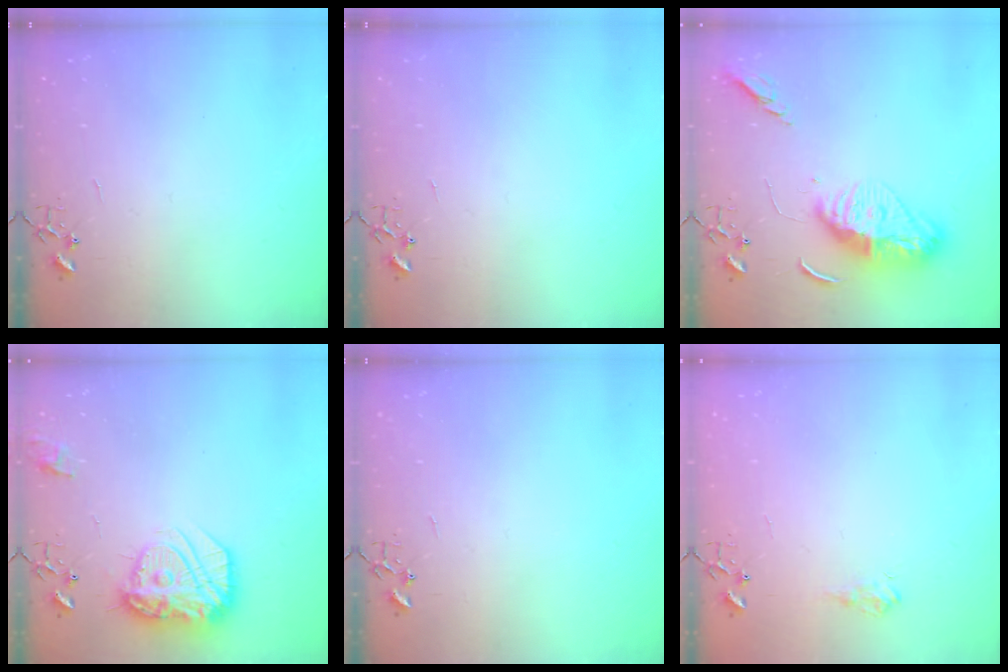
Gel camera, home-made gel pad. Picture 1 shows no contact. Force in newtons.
{"total": 0.0}
{"total": 15.6, "press": 15.5, "slide": 1.6}
{"total": 17.7, "press": 17.7, "slide": 1.2}
{"total": 0.0}
{"total": 6.8, "press": 6.8, "slide": 0.8}